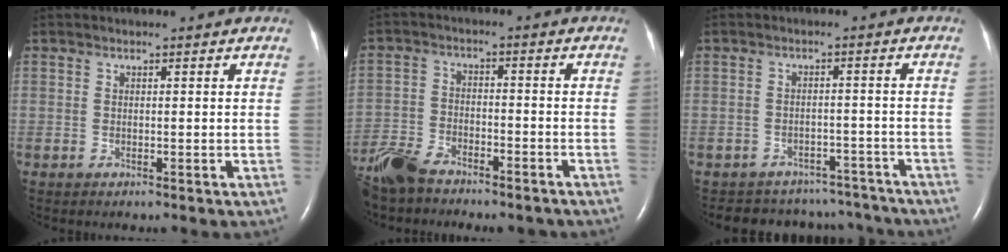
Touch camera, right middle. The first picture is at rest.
{"total": 10.9, "force": [-9.1, 4.0, 4.5], "torque": [-0.094, -0.008, -0.155]}
{"total": 11.2, "force": [-10.3, 4.5, 0.5], "torque": [-0.008, 0.030, -0.117]}